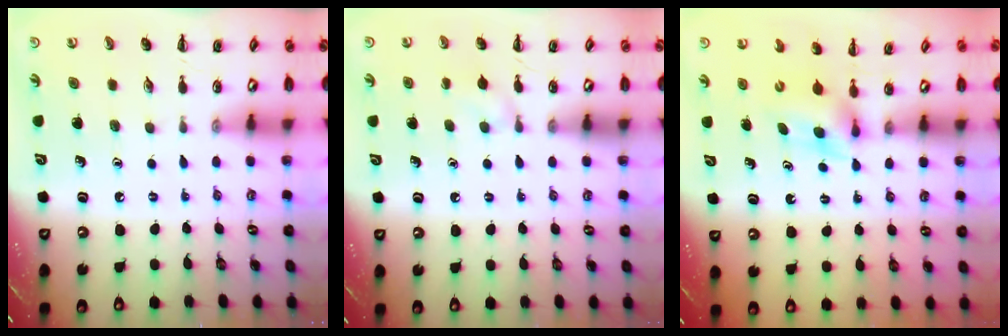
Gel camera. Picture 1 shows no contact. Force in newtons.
{"total": 6.6, "press": 6.2, "slide": 2.3}
{"total": 3.9, "press": 3.8, "slide": 1.1}